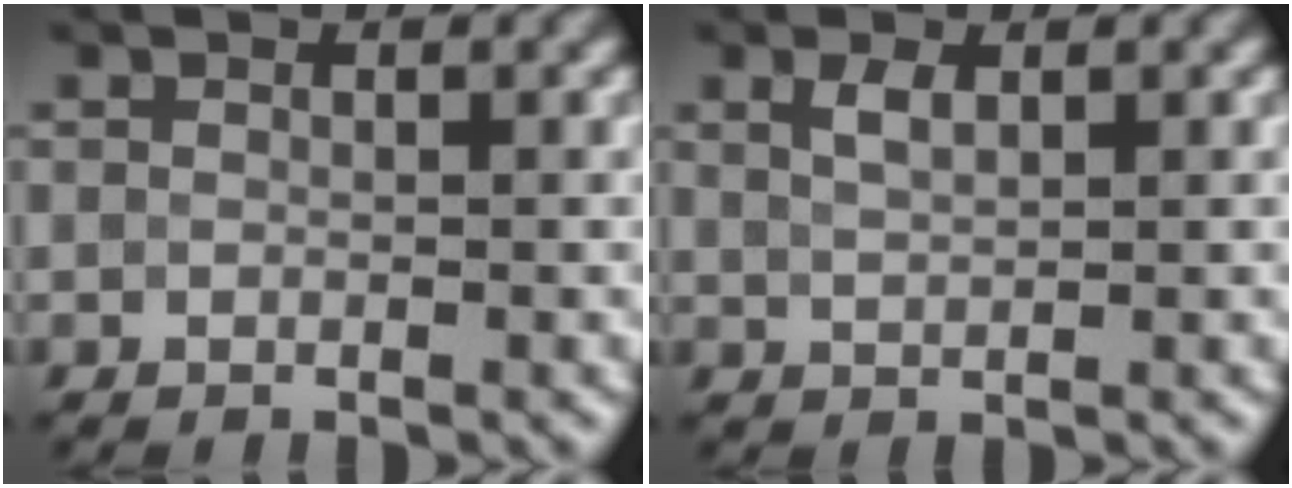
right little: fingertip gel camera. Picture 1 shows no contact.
{"total": 1.7, "force": [0.9, 0.6, 1.2], "torque": [-0.027, 0.002, 0.021]}